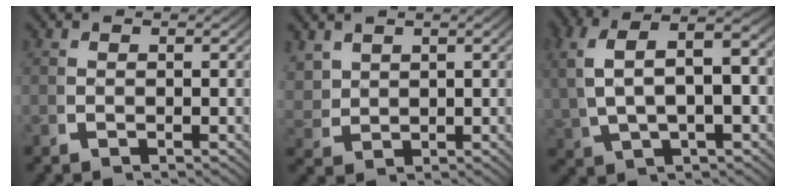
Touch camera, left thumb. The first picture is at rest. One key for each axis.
{"total": 2.5, "fx": 1.5, "fy": 1.8, "fz": 1.0, "tx": -0.032, "ty": -0.006, "tz": 0.041}
{"total": 9.1, "fx": 2.0, "fy": 5.0, "fz": 7.3, "tx": -0.121, "ty": 0.019, "tz": 0.035}